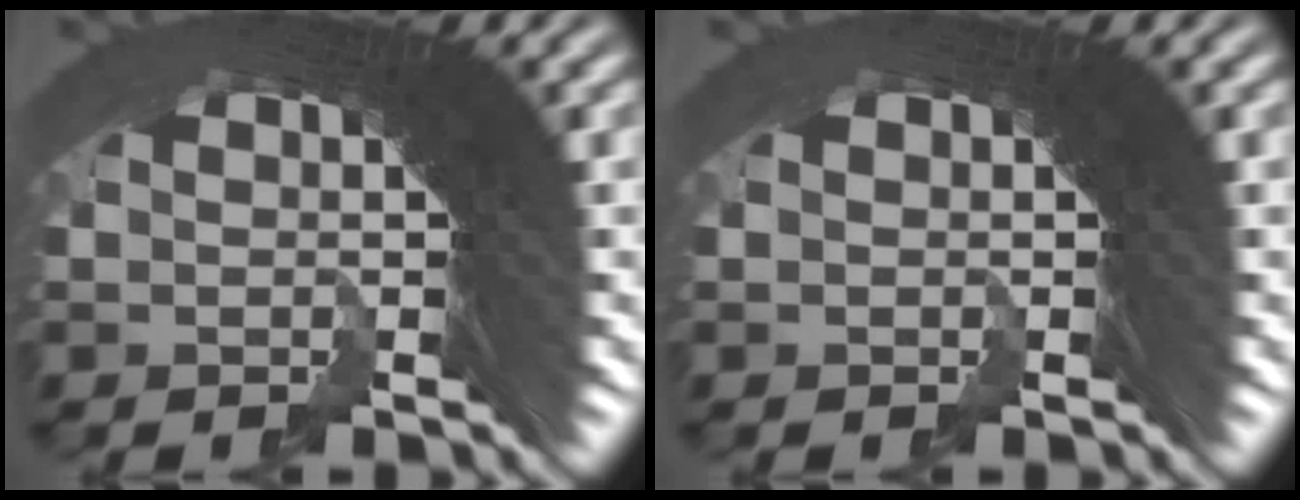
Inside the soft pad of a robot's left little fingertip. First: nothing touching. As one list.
[{"total": 0.0}]